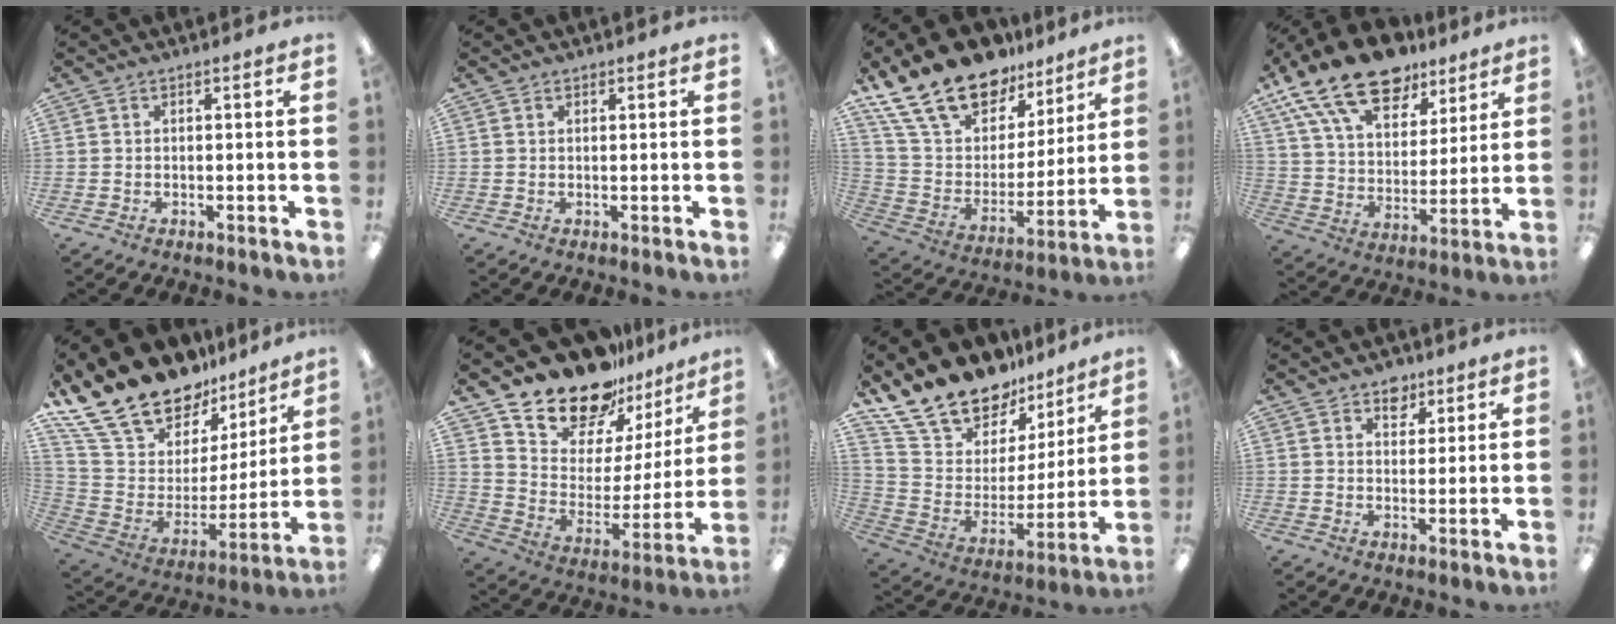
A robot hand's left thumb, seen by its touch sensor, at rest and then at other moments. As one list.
[{"total": 0.8, "force": [0.7, 0.4, 0.1], "torque": [-0.003, 0.001, 0.013]}, {"total": 21.4, "force": [15.8, 11.2, 9.1], "torque": [-0.186, -0.093, 0.292]}, {"total": 20.0, "force": [14.1, 9.7, 10.4], "torque": [-0.195, -0.071, 0.254]}, {"total": 20.7, "force": [17.5, 8.9, 6.5], "torque": [-0.147, -0.133, 0.327]}, {"total": 19.4, "force": [16.8, 8.2, 5.1], "torque": [-0.107, -0.134, 0.299]}, {"total": 18.4, "force": [16.0, 8.2, 4.0], "torque": [-0.100, -0.132, 0.297]}, {"total": 5.0, "force": [3.7, 3.2, 1.3], "torque": [-0.004, -0.015, 0.063]}]